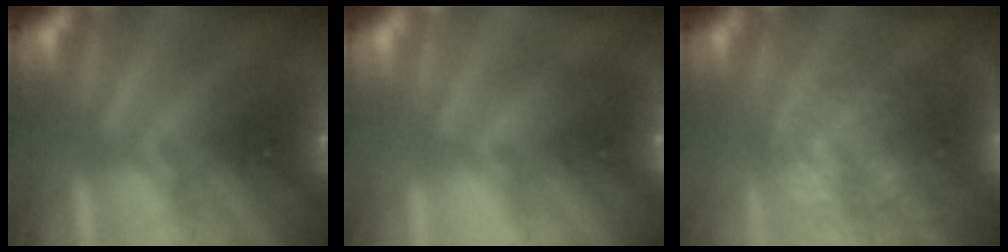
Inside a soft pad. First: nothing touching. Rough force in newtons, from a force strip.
{"total": 2.7}
{"total": 3.6}